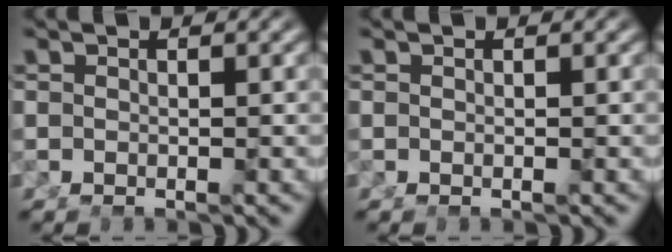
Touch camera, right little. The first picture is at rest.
{"total": 0.0}